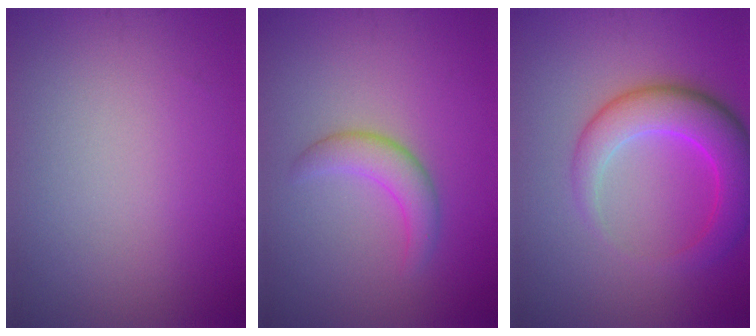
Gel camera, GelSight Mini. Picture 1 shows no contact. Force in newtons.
{"total": 2.7, "press": 2.7, "slide": 0.1}
{"total": 6.0, "press": 6.0, "slide": 0.2}